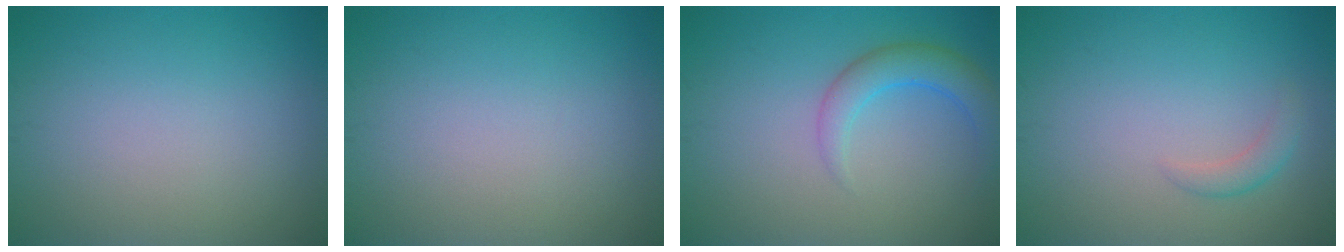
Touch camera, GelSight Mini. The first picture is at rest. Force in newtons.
{"total": 0.0}
{"total": 3.3, "press": 3.3, "slide": 0.3}
{"total": 1.4, "press": 1.4, "slide": 0.1}